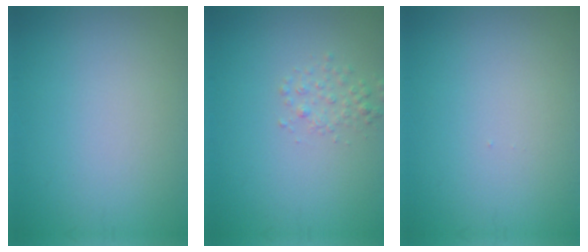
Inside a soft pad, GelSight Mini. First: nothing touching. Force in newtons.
{"total": 1.4, "press": 1.4, "slide": 0.1}
{"total": 0.0}